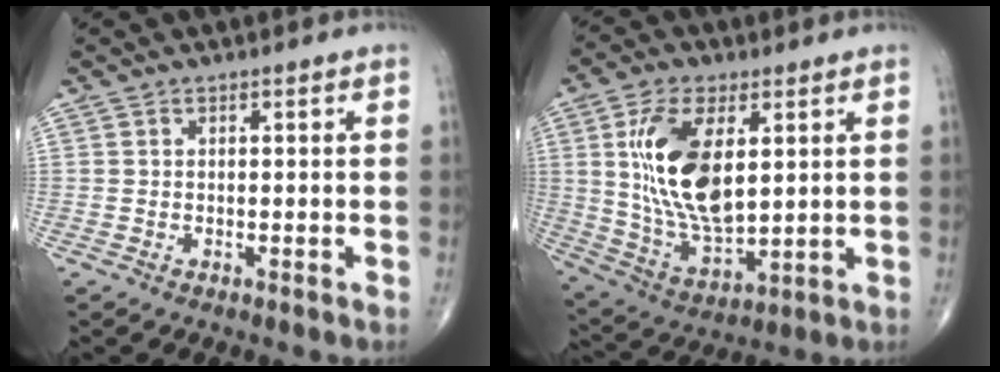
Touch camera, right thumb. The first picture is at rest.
{"total": 17.4, "force": [3.8, 8.6, 14.6], "torque": [-0.274, -0.020, 0.081]}